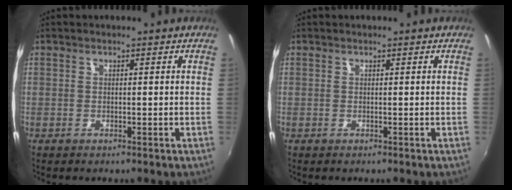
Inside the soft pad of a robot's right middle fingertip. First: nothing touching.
{"total": 0.0}